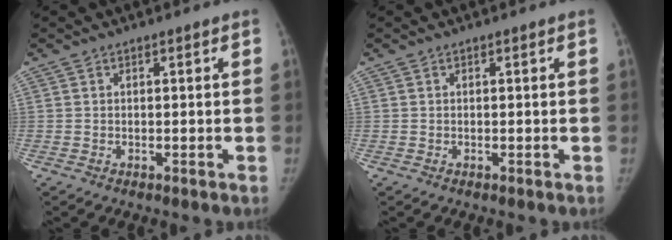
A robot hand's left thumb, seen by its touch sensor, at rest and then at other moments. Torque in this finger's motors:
{"motor_torque": [0.00, 0.00, 0.21, -0.20, 0.00]}